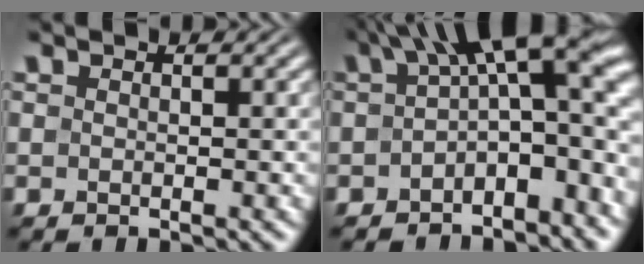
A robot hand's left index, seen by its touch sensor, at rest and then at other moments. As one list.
[{"total": 10.3, "force": [0.1, 4.6, 9.2], "torque": [-0.114, 0.017, -0.009]}]